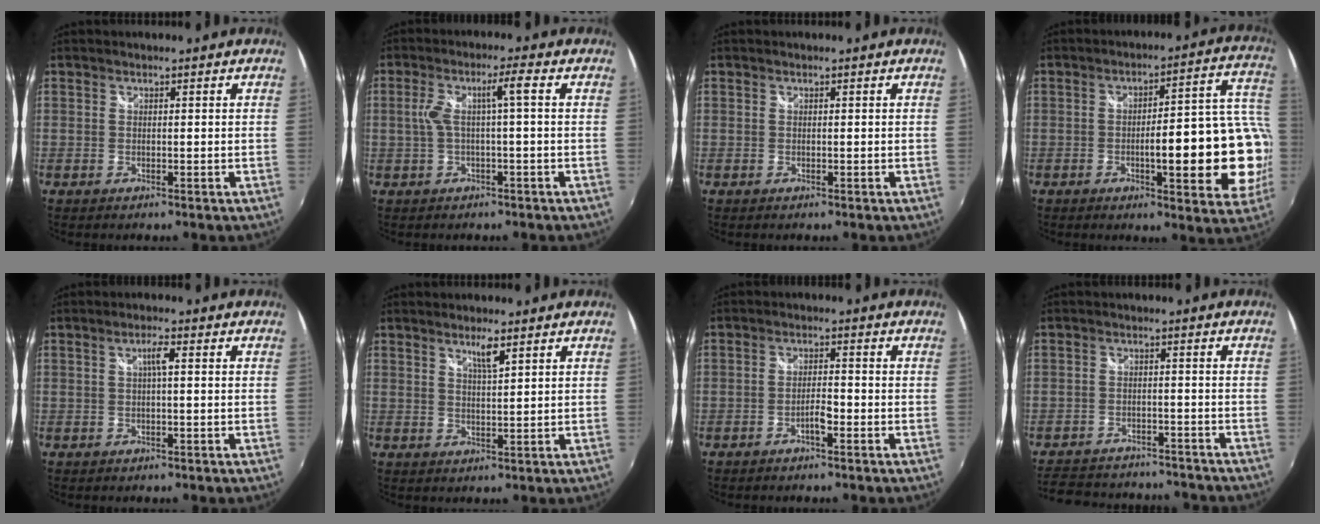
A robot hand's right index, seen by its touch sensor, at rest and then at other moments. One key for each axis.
{"total": 5.0, "fx": -0.2, "fy": -0.2, "fz": 5.0, "tx": -0.101, "ty": 0.006, "tz": 0.007}
{"total": 0.0}
{"total": 18.0, "fx": -4.3, "fy": 4.4, "fz": 16.9, "tx": -0.221, "ty": 0.012, "tz": -0.053}
{"total": 2.2, "fx": 0.3, "fy": 0.1, "fz": 2.2, "tx": -0.040, "ty": 0.005, "tz": 0.004}
{"total": 3.1, "fx": 2.0, "fy": 0.2, "fz": 2.3, "tx": -0.039, "ty": -0.001, "tz": 0.035}
{"total": 2.7, "fx": -1.7, "fy": 0.5, "fz": 2.0, "tx": -0.044, "ty": 0.004, "tz": -0.032}
{"total": 16.0, "fx": -13.9, "fy": 6.0, "fz": 5.3, "tx": -0.127, "ty": 0.027, "tz": -0.186}